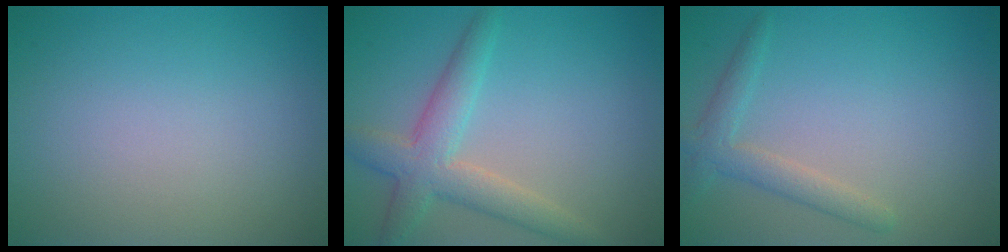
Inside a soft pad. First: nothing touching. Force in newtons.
{"total": 4.3, "press": 4.3, "slide": 0.2}
{"total": 2.3, "press": 2.3, "slide": 0.2}